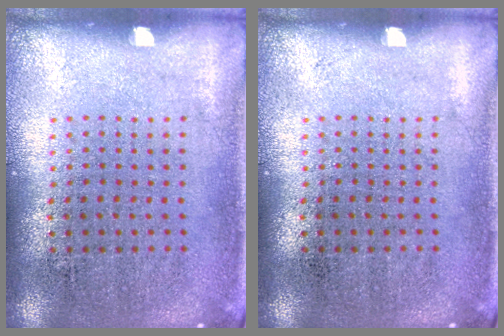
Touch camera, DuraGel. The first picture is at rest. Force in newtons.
{"total": 0.0}